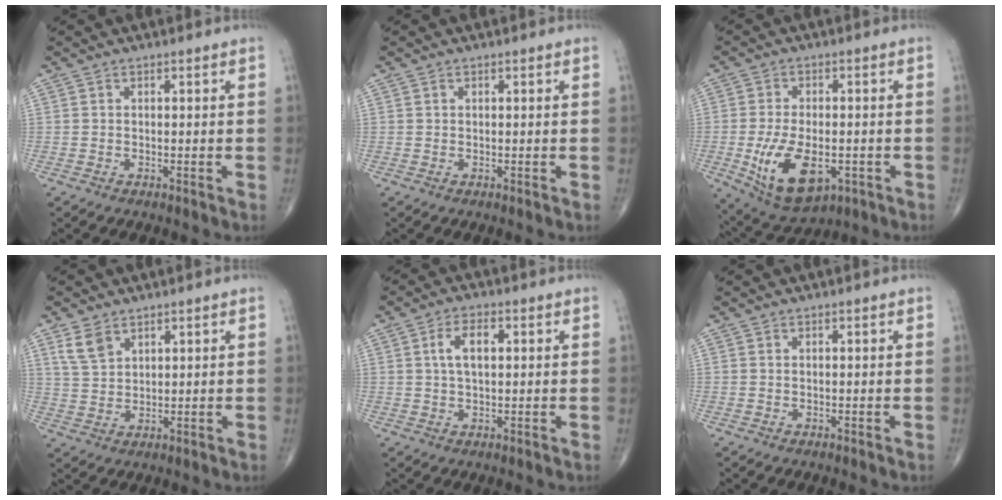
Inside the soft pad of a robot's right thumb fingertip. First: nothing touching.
{"total": 0.0}
{"total": 13.2, "force": [-3.6, 7.1, 10.5], "torque": [-0.177, -0.004, -0.045]}
{"total": 4.9, "force": [3.1, 2.9, 2.5], "torque": [-0.042, -0.012, 0.068]}
{"total": 5.3, "force": [1.3, 2.7, 4.4], "torque": [-0.080, 0.007, 0.022]}
{"total": 0.0}